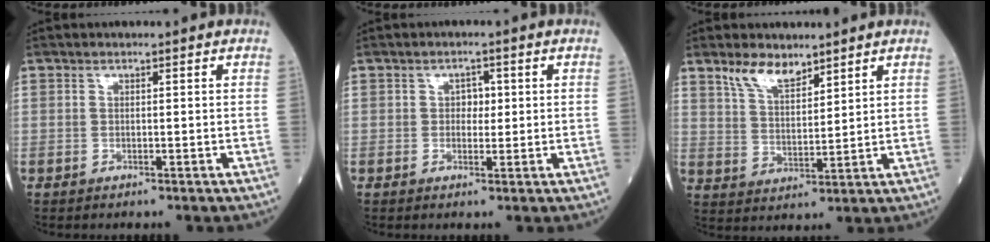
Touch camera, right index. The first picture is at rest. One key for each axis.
{"total": 2.1, "fx": 0.4, "fy": 1.4, "fz": 1.5, "tx": -0.017, "ty": 0.003, "tz": 0.006}
{"total": 6.0, "fx": 4.7, "fy": 2.1, "fz": 3.1, "tx": -0.065, "ty": 0.003, "tz": 0.097}